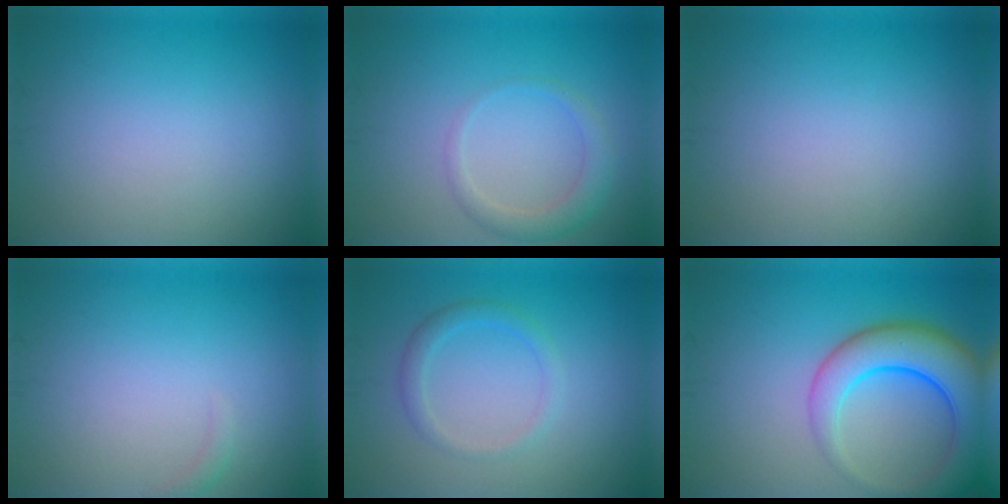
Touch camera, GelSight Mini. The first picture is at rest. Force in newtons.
{"total": 2.2, "press": 2.2, "slide": 0.3}
{"total": 0.0}
{"total": 0.7, "press": 0.7, "slide": 0.2}
{"total": 1.9, "press": 1.9, "slide": 0.1}
{"total": 8.4, "press": 8.4, "slide": 0.5}